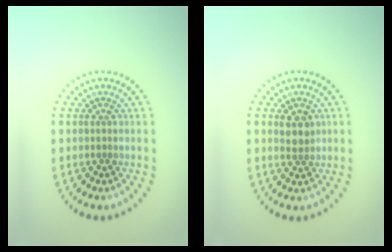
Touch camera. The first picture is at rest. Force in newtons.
{"total": 2.1, "press": 2.0, "slide": 0.8}